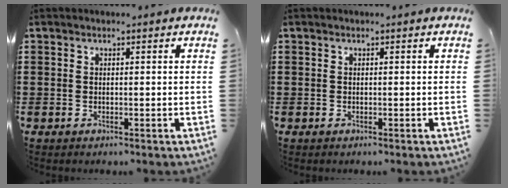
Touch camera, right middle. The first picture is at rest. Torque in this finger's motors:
{"motor_torque": [-0.33, -0.40, 0.00, -0.02]}